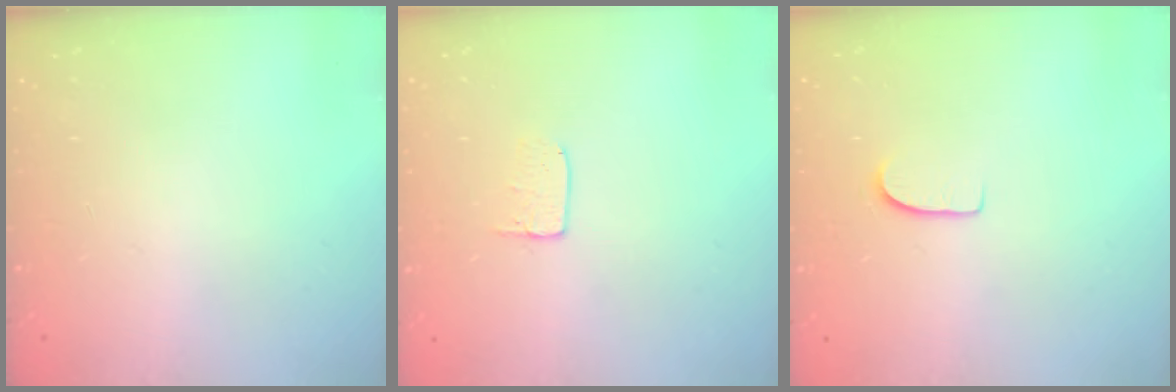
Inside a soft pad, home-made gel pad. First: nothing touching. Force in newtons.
{"total": 3.4, "press": 3.4, "slide": 0.3}
{"total": 6.1, "press": 6.1, "slide": 0.5}